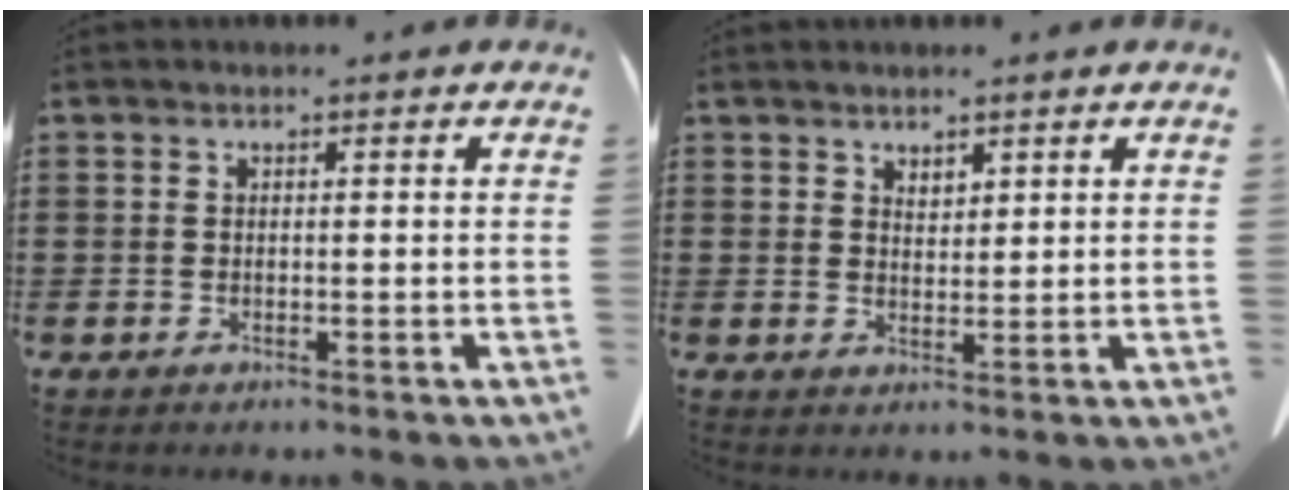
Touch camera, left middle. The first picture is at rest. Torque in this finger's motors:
{"motor_torque": [-0.02, 0.03, 0.01, 0.00]}